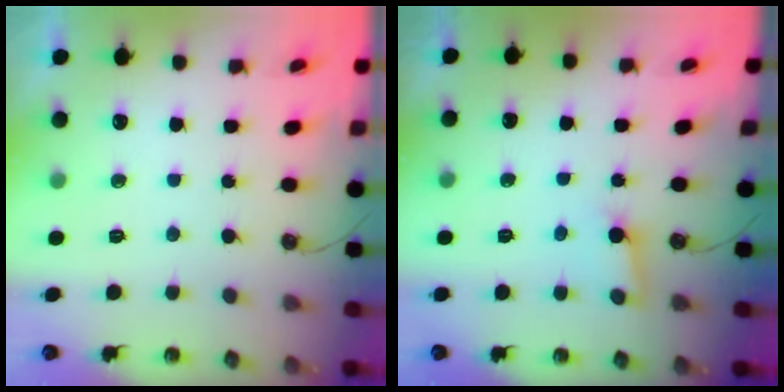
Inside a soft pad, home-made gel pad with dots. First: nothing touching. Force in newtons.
{"total": 2.8, "press": 2.8, "slide": 0.1}